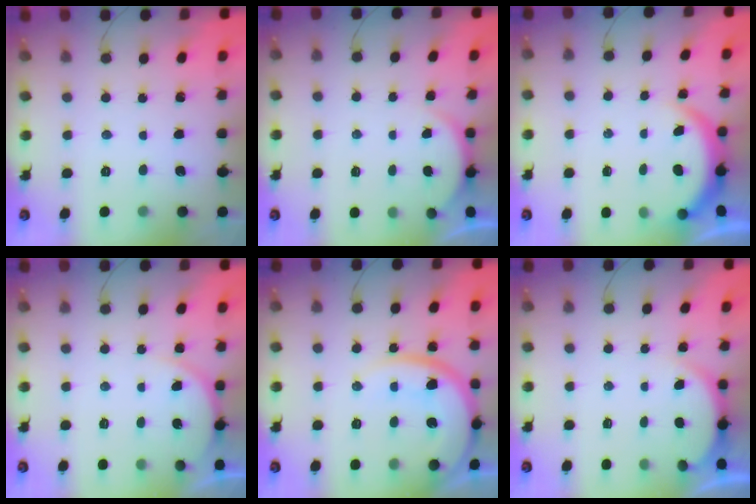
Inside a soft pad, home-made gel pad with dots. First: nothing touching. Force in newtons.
{"total": 2.2, "press": 2.1, "slide": 0.5}
{"total": 3.8, "press": 3.8, "slide": 0.3}
{"total": 6.2, "press": 6.2, "slide": 0.4}
{"total": 14.6, "press": 14.5, "slide": 1.5}
{"total": 3.9, "press": 3.8, "slide": 0.6}